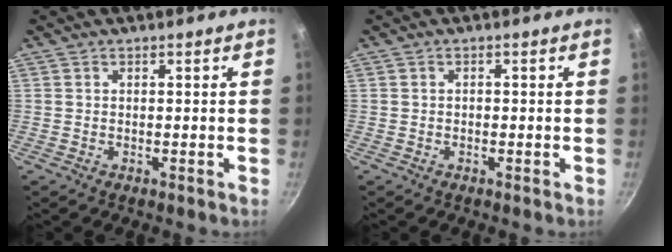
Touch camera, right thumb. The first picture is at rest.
{"total": 0.5, "force": [-0.1, 0.4, 0.3], "torque": [-0.007, 0.005, -0.001]}